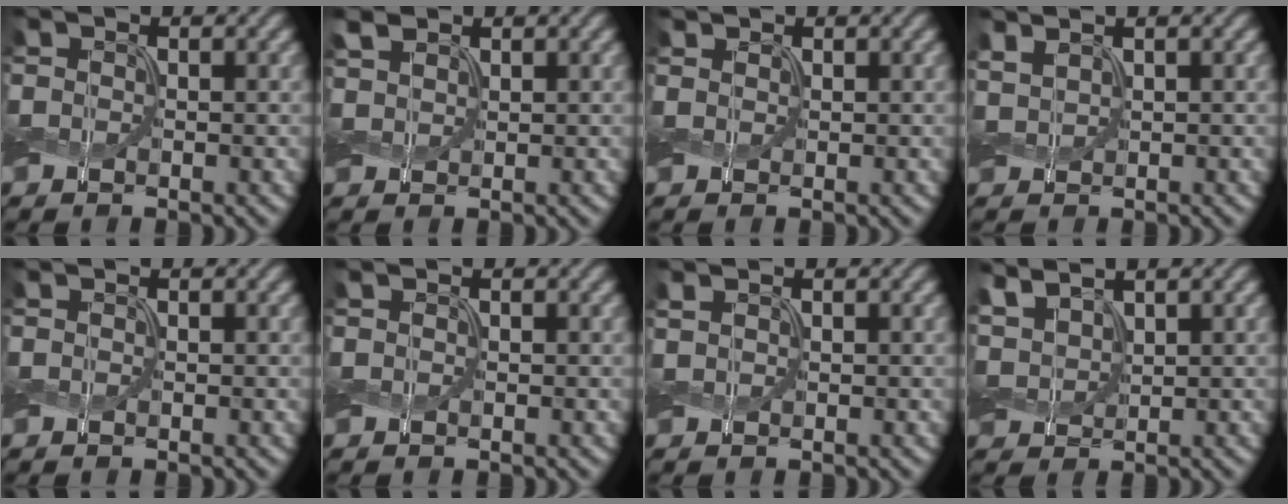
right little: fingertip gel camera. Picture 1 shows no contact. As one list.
[{"total": 2.2, "force": [1.4, 1.2, 1.2], "torque": [-0.035, 0.008, 0.029]}, {"total": 0.7, "force": [0.6, 0.3, 0.1], "torque": [-0.003, 0.003, 0.012]}, {"total": 1.9, "force": [1.2, 0.7, 1.2], "torque": [-0.029, 0.011, 0.026]}, {"total": 0.0}, {"total": 0.0}, {"total": 0.5, "force": [0.4, 0.3, 0.3], "torque": [-0.007, 0.001, 0.009]}, {"total": 3.8, "force": [2.5, 1.8, 2.3], "torque": [-0.064, 0.018, 0.043]}]